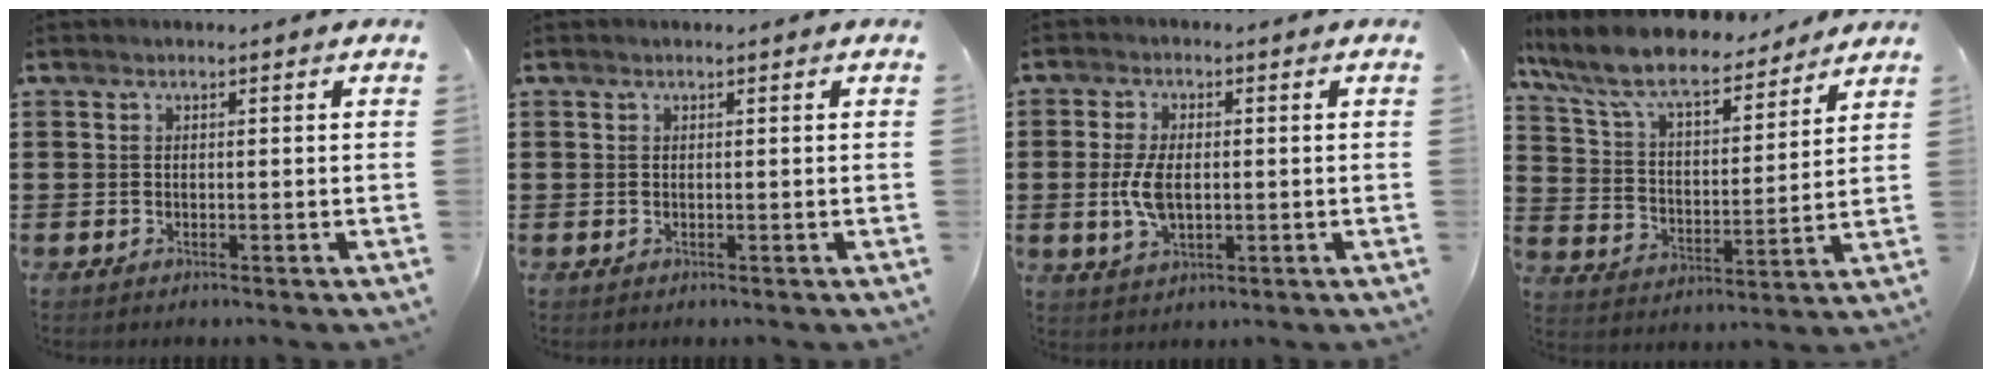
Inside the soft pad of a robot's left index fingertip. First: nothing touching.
{"total": 0.0}
{"total": 5.7, "force": [-0.1, 2.9, 4.9], "torque": [-0.121, -0.003, -0.010]}
{"total": 9.8, "force": [8.6, 1.7, 4.2], "torque": [-0.118, -0.048, 0.149]}